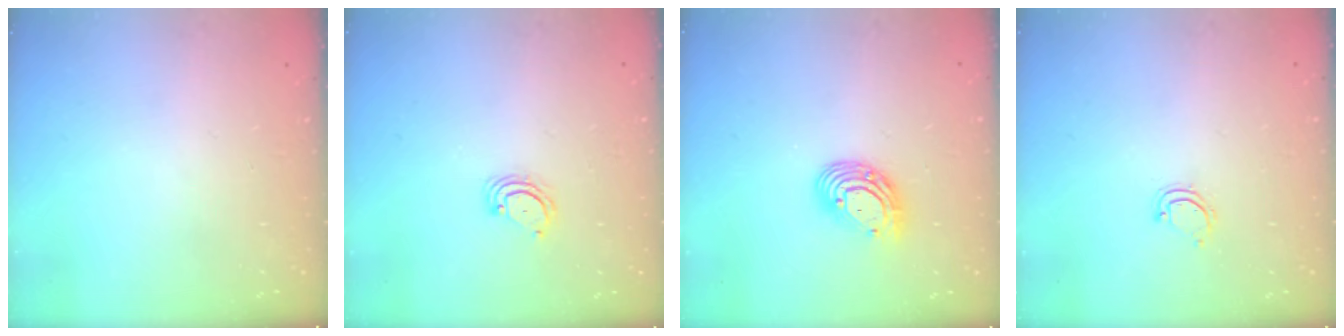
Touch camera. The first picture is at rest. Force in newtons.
{"total": 2.3, "press": 2.3, "slide": 0.2}
{"total": 9.9, "press": 9.8, "slide": 1.2}
{"total": 3.7, "press": 3.7, "slide": 0.3}